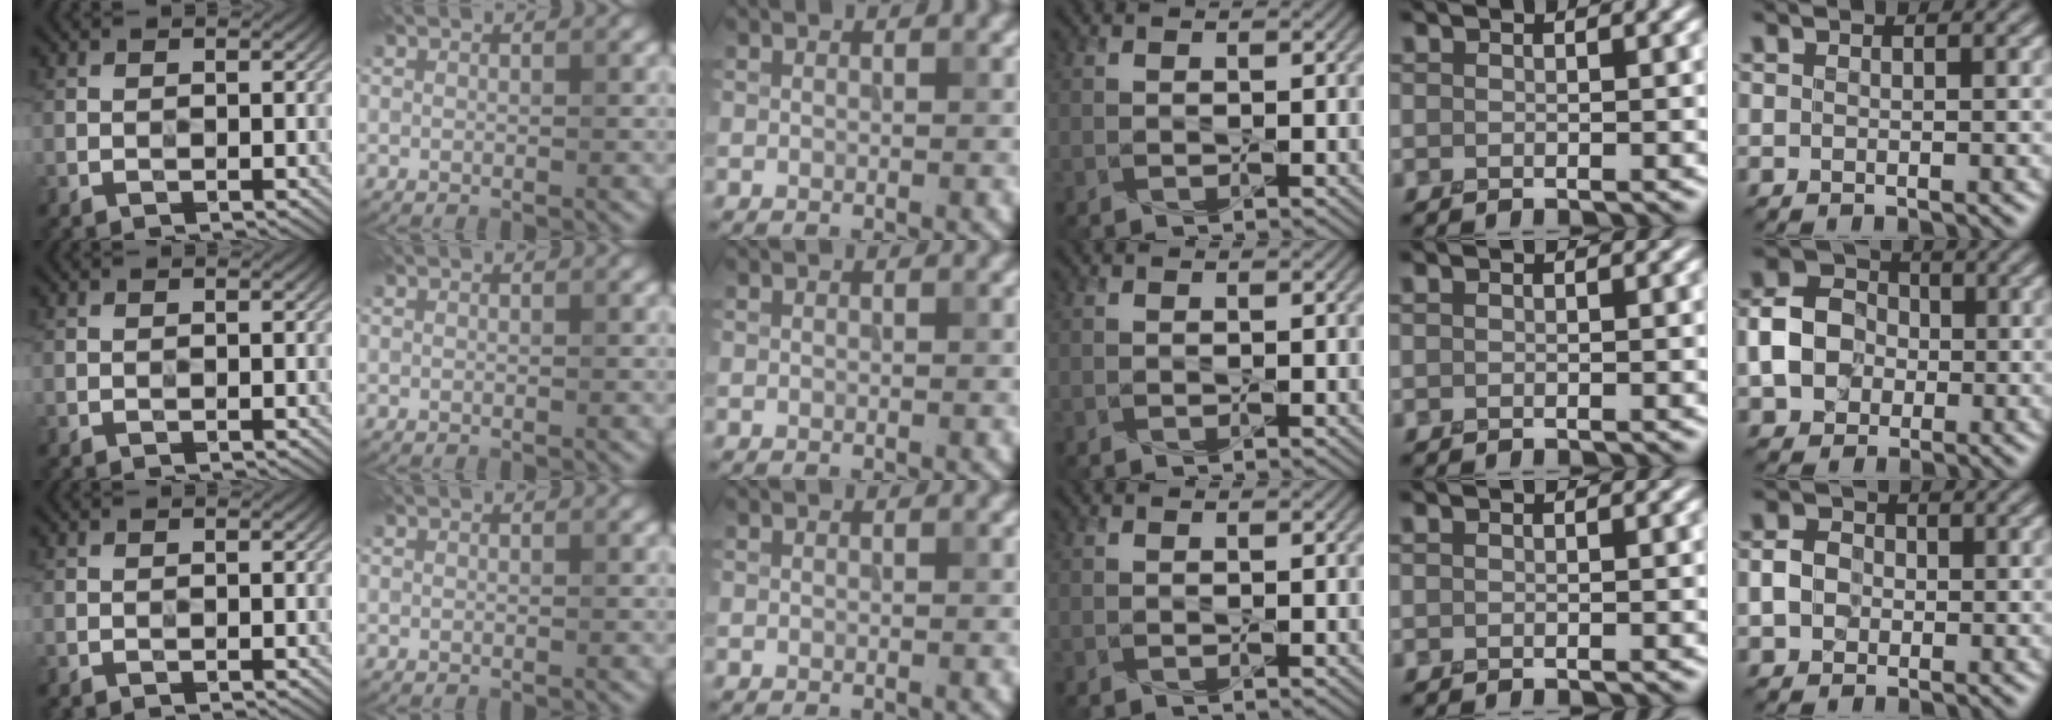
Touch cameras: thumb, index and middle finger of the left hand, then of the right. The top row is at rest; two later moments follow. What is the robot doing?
{"motion": "press", "object": "button"}